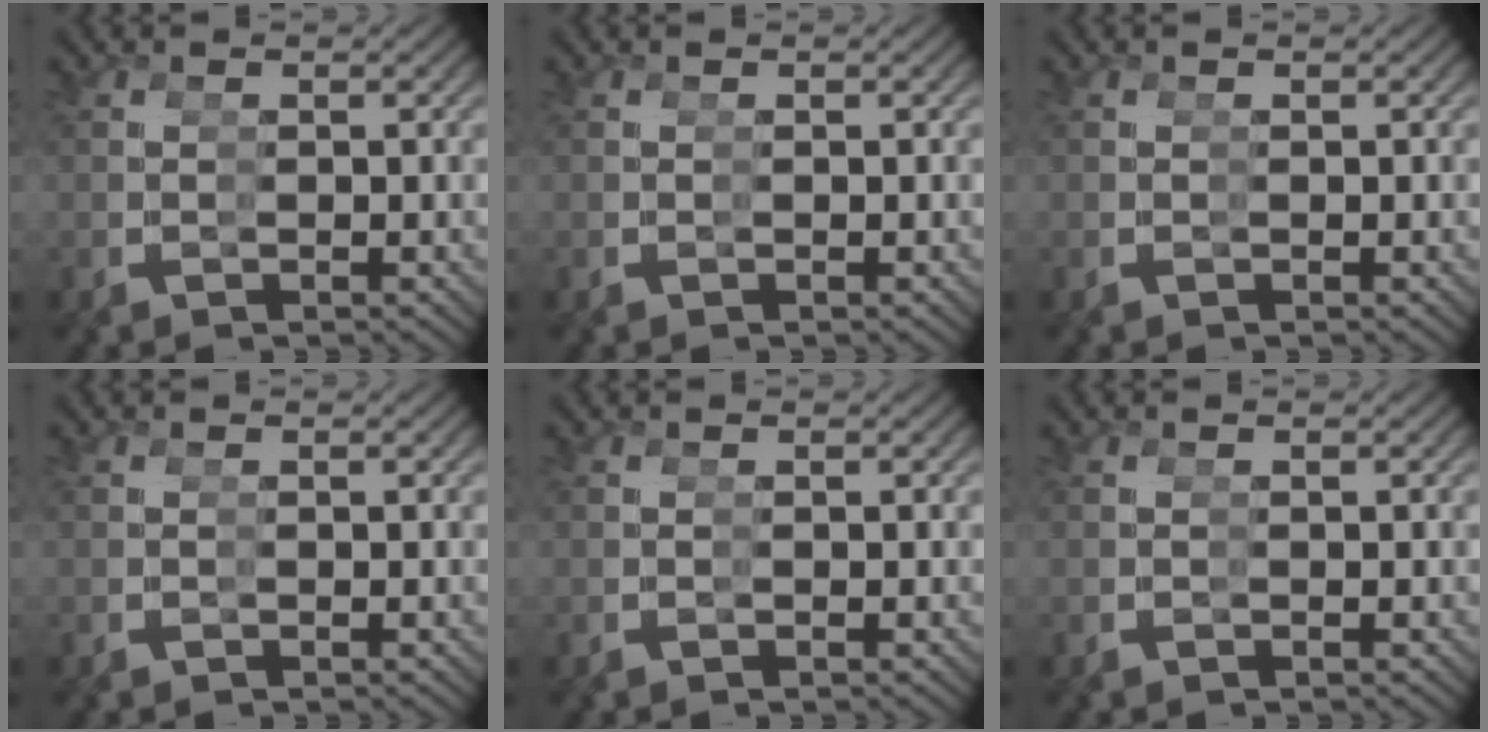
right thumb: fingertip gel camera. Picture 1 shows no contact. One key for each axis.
{"total": 0.0}
{"total": 0.0}
{"total": 0.0}
{"total": 0.0}
{"total": 0.0}